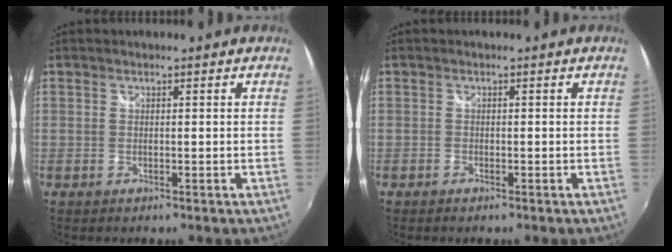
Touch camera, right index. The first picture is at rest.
{"total": 0.7, "force": [-0.6, 0.3, 0.3], "torque": [-0.006, -0.002, -0.012]}